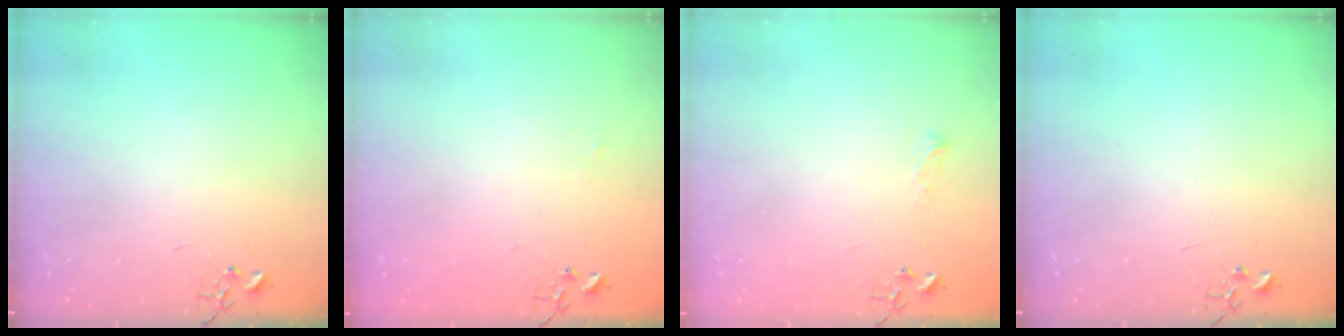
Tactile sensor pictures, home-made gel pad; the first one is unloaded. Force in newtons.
{"total": 4.2, "press": 4.2, "slide": 0.5}
{"total": 5.9, "press": 5.9, "slide": 0.6}
{"total": 0.0}